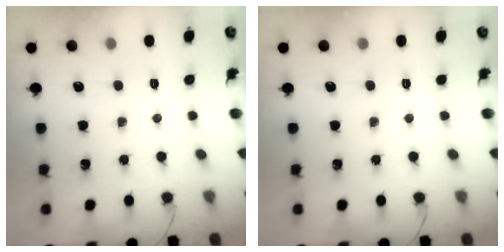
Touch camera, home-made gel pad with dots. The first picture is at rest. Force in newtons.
{"total": 0.0}